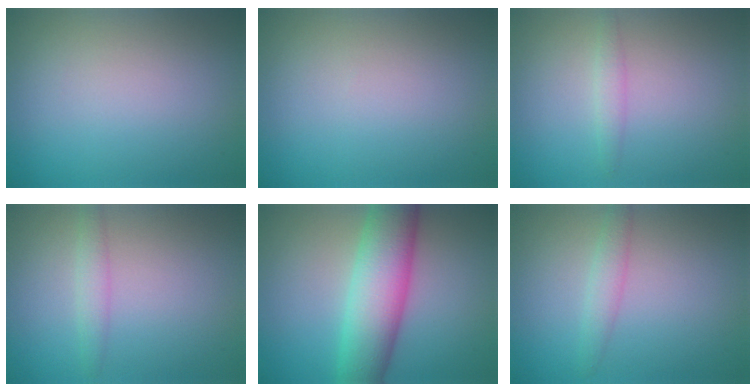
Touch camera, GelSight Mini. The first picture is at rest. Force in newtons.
{"total": 0.0}
{"total": 1.3, "press": 1.3, "slide": 0.0}
{"total": 1.5, "press": 1.5, "slide": 0.0}
{"total": 8.3, "press": 8.3, "slide": 0.3}
{"total": 1.7, "press": 1.7, "slide": 0.1}